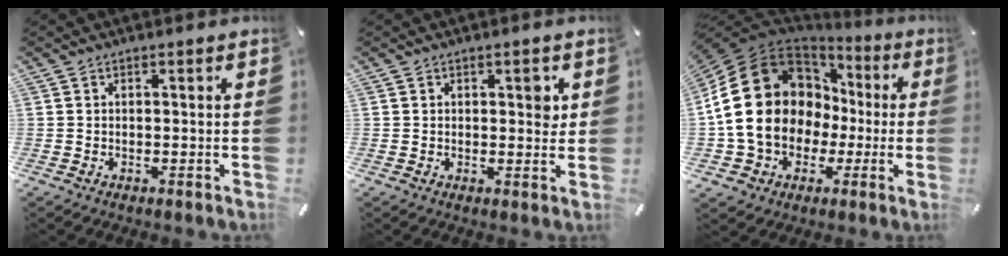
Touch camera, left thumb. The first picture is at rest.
{"total": 2.9, "force": [1.0, 1.5, 2.3], "torque": [-0.016, -0.006, 0.009]}
{"total": 20.9, "force": [-0.1, 17.7, 11.2], "torque": [-0.227, 0.002, 0.015]}